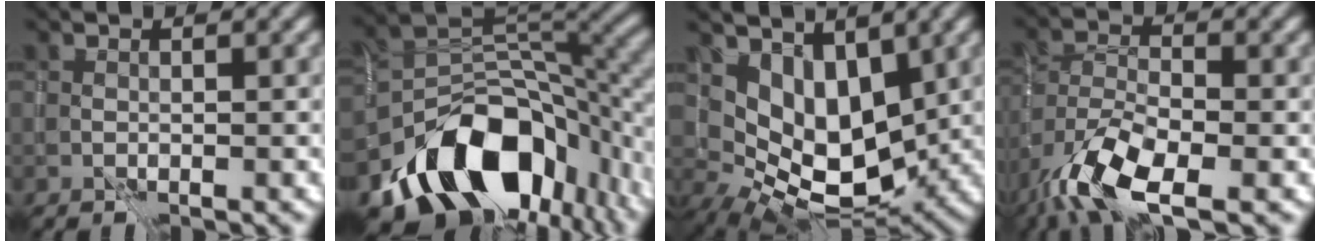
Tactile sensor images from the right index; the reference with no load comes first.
{"total": 13.4, "force": [-7.3, 7.9, 7.9], "torque": [-0.120, -0.001, -0.114]}
{"total": 7.3, "force": [2.2, 4.4, 5.3], "torque": [-0.097, -0.026, 0.045]}
{"total": 9.0, "force": [-5.3, 3.2, 6.5], "torque": [-0.125, -0.009, -0.104]}